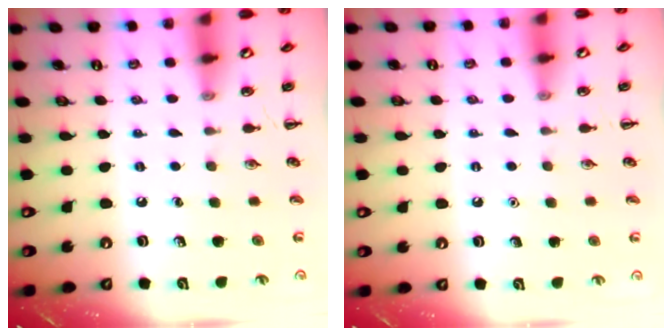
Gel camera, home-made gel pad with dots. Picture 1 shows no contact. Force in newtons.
{"total": 1.6, "press": 1.6, "slide": 0.1}